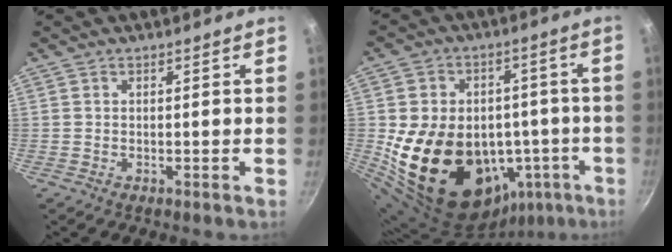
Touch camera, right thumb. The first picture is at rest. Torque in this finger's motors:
{"motor_torque": [-0.53, 2.36, 2.32, -0.45, 0.30]}